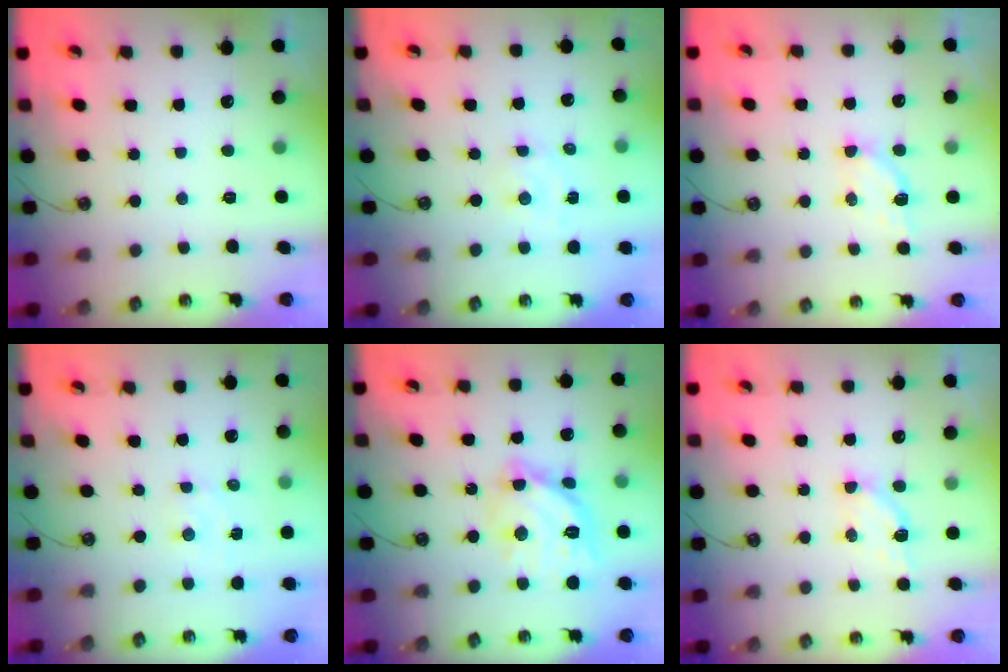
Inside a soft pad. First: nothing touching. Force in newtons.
{"total": 2.3, "press": 2.3, "slide": 0.3}
{"total": 4.6, "press": 4.4, "slide": 1.2}
{"total": 1.8, "press": 1.8, "slide": 0.3}
{"total": 14.3, "press": 14.2, "slide": 0.9}
{"total": 4.6, "press": 4.4, "slide": 1.2}